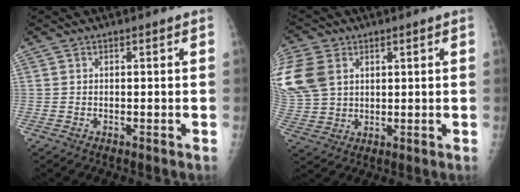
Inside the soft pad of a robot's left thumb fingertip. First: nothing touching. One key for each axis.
{"total": 14.1, "fx": 4.9, "fy": 10.4, "fz": 8.1, "tx": -0.198, "ty": 0.000, "tz": 0.100}